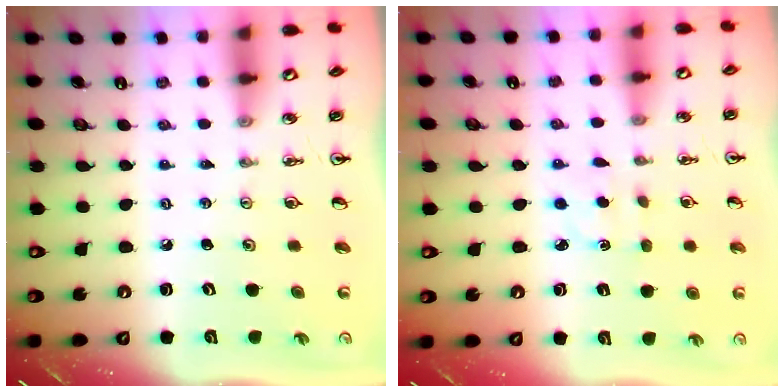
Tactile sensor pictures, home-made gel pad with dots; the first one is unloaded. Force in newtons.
{"total": 1.6, "press": 1.5, "slide": 0.5}